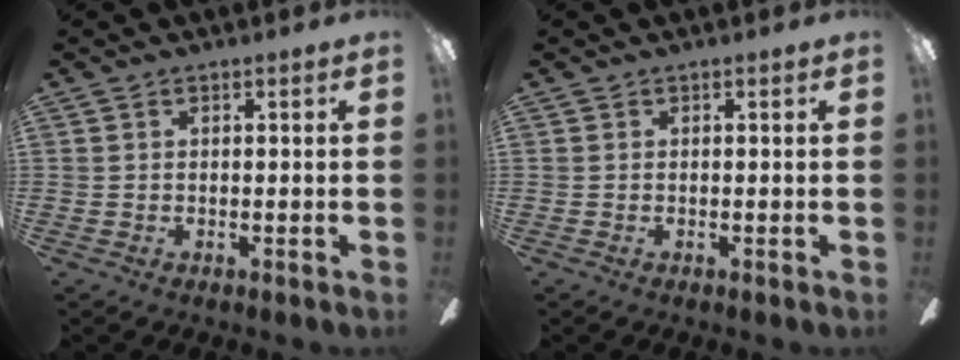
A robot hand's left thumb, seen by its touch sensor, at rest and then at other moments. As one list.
[{"total": 0.0}]